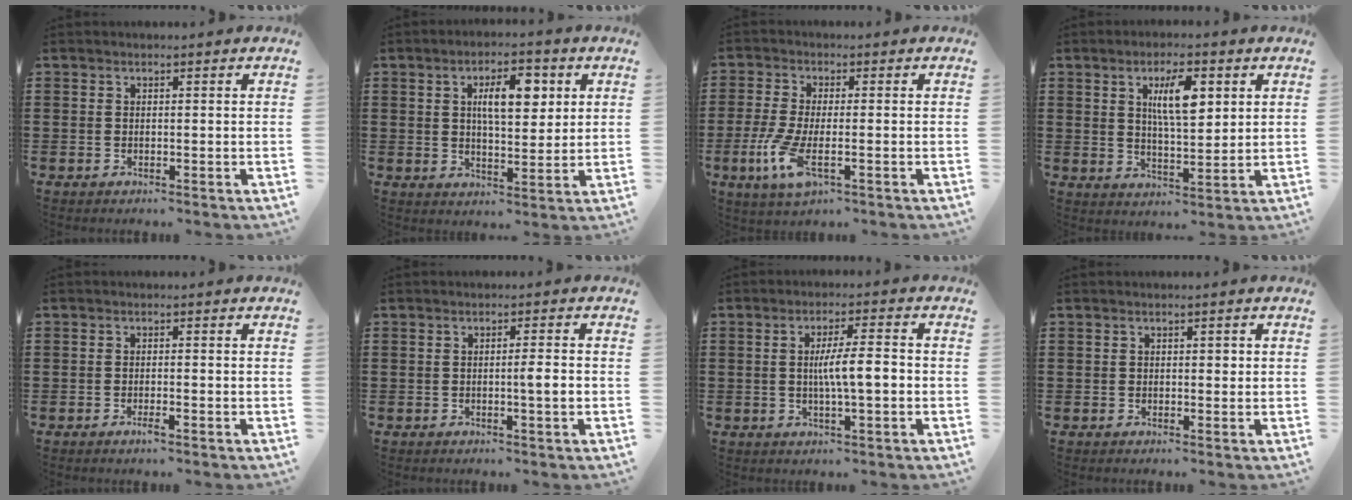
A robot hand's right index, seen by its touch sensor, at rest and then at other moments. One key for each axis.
{"total": 7.3, "fx": 2.5, "fy": 3.1, "fz": 6.2, "tx": -0.097, "ty": 0.000, "tz": 0.033}
{"total": 6.4, "fx": -2.3, "fy": 2.0, "fz": 5.6, "tx": -0.136, "ty": -0.018, "tz": -0.046}
{"total": 7.2, "fx": 2.6, "fy": 2.4, "fz": 6.3, "tx": -0.122, "ty": 0.006, "tz": 0.041}
{"total": 1.5, "fx": -0.9, "fy": 0.1, "fz": 1.2, "tx": -0.021, "ty": -0.005, "tz": -0.015}
{"total": 2.4, "fx": -0.5, "fy": -0.1, "fz": 2.3, "tx": -0.039, "ty": -0.006, "tz": -0.010}
{"total": 5.7, "fx": -0.4, "fy": 0.8, "fz": 5.7, "tx": -0.098, "ty": 0.002, "tz": -0.010}
{"total": 0.7, "fx": 0.2, "fy": 0.5, "fz": 0.5, "tx": -0.001, "ty": -0.001, "tz": 0.001}